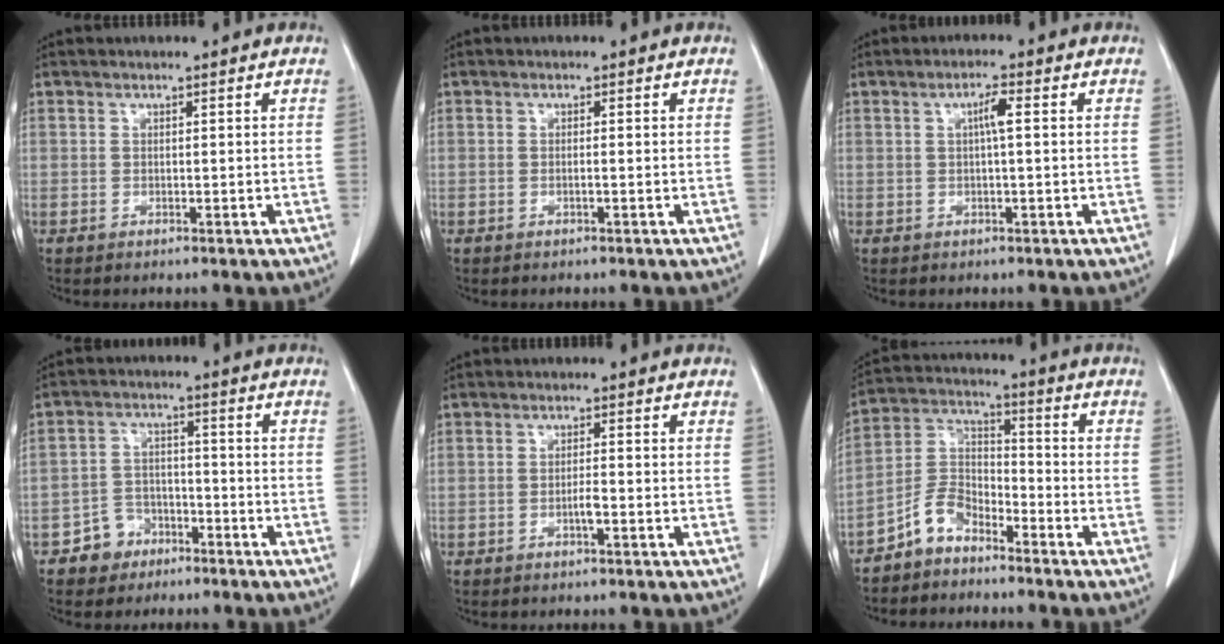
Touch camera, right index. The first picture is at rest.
{"total": 0.5, "force": [-0.2, 0.0, 0.5], "torque": [-0.010, 0.001, -0.003]}
{"total": 2.5, "force": [0.4, 0.2, 2.4], "torque": [-0.044, 0.004, 0.007]}
{"total": 5.4, "force": [-3.5, 4.1, 0.5], "torque": [0.000, 0.014, -0.058]}
{"total": 1.6, "force": [-0.7, 0.1, 1.5], "torque": [-0.028, 0.001, -0.013]}
{"total": 6.9, "force": [-5.4, 3.5, 2.7], "torque": [-0.056, 0.019, -0.109]}